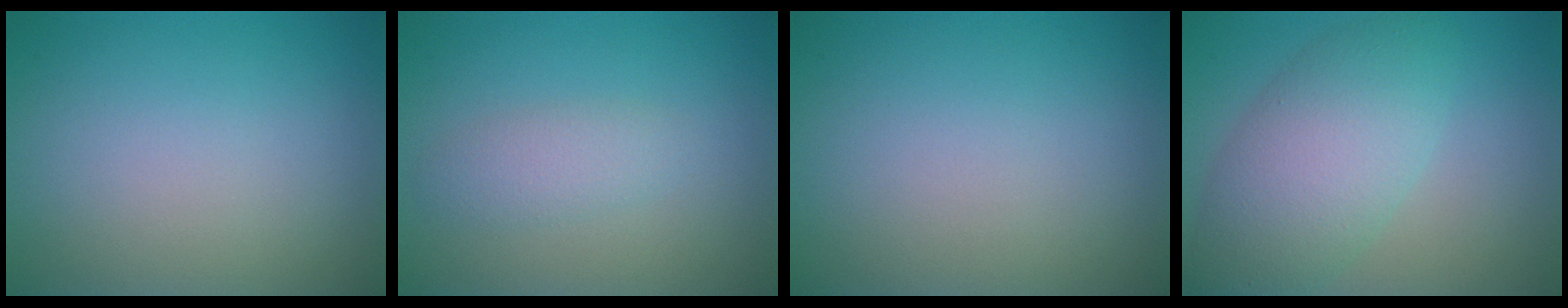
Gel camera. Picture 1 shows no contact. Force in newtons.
{"total": 2.0, "press": 2.0, "slide": 0.1}
{"total": 0.0}
{"total": 6.7, "press": 6.7, "slide": 0.2}